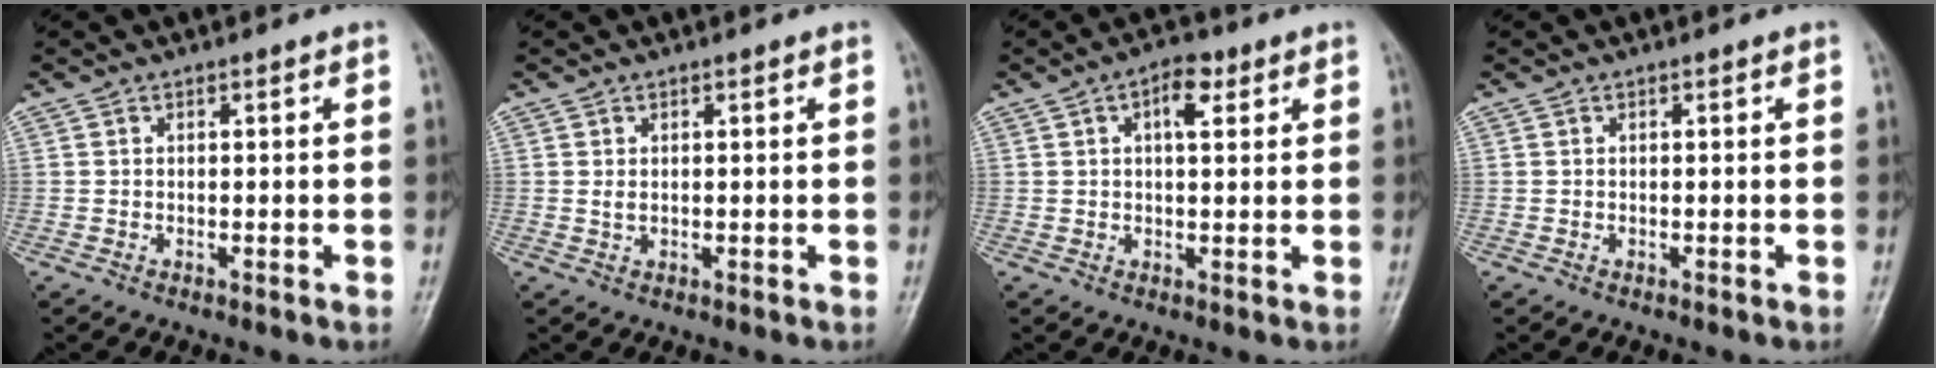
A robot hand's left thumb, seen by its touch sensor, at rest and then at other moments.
{"total": 0.9, "force": [0.2, 0.5, 0.8], "torque": [-0.016, 0.003, 0.010]}
{"total": 5.0, "force": [2.0, 2.5, 3.8], "torque": [-0.048, 0.002, 0.025]}
{"total": 0.0}